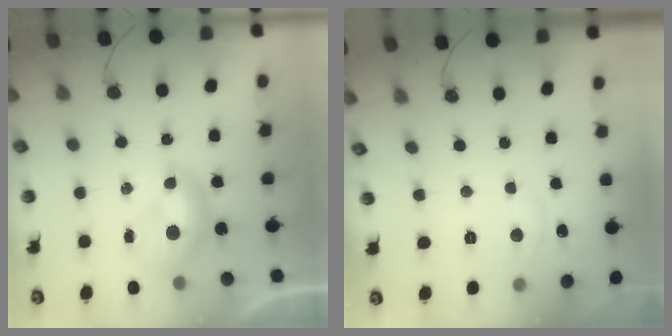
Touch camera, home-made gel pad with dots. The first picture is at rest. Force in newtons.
{"total": 1.3, "press": 1.2, "slide": 0.4}